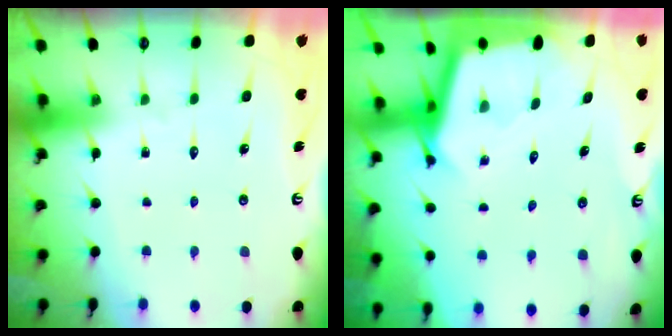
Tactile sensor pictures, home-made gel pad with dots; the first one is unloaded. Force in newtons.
{"total": 3.0, "press": 3.0, "slide": 0.2}